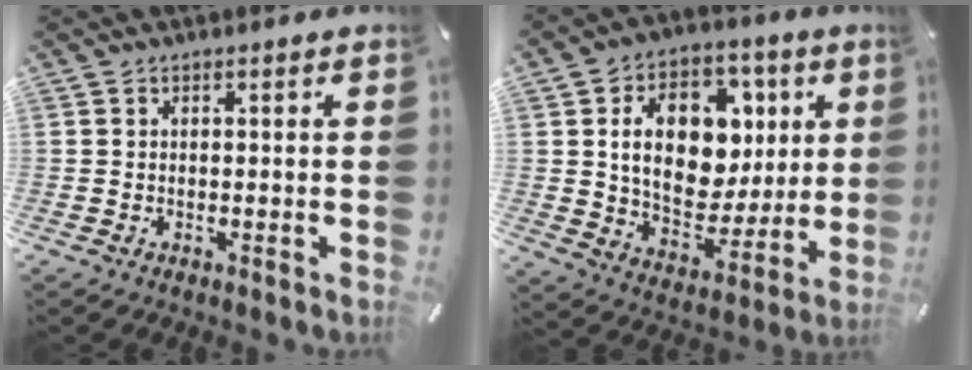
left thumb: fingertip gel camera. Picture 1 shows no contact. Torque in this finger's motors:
{"motor_torque": [2.80, 2.21, 0.94, 0.31, 0.23]}